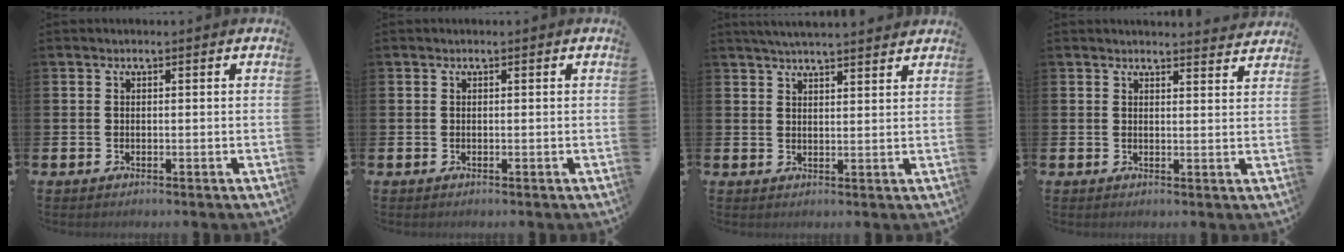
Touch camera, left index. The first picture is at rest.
{"total": 0.0}
{"total": 3.9, "force": [3.8, 0.0, 0.9], "torque": [-0.020, -0.015, 0.067]}
{"total": 2.7, "force": [2.7, 0.1, 0.0], "torque": [0.008, -0.022, 0.045]}